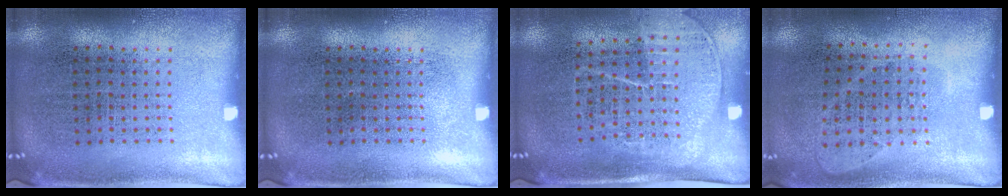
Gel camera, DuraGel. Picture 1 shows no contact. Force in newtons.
{"total": 0.0}
{"total": 1.7, "press": 1.4, "slide": 1.0}
{"total": 1.0, "press": 0.9, "slide": 0.4}